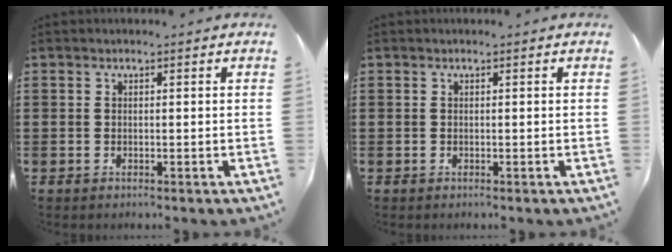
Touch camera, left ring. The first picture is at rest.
{"total": 0.0}